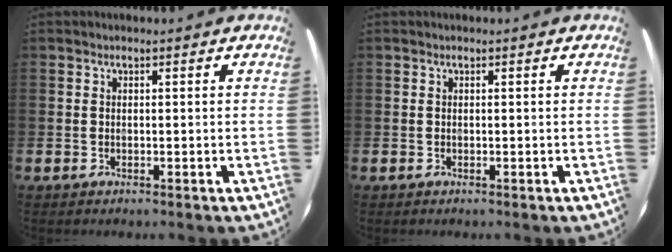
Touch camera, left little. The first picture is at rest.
{"total": 0.0}